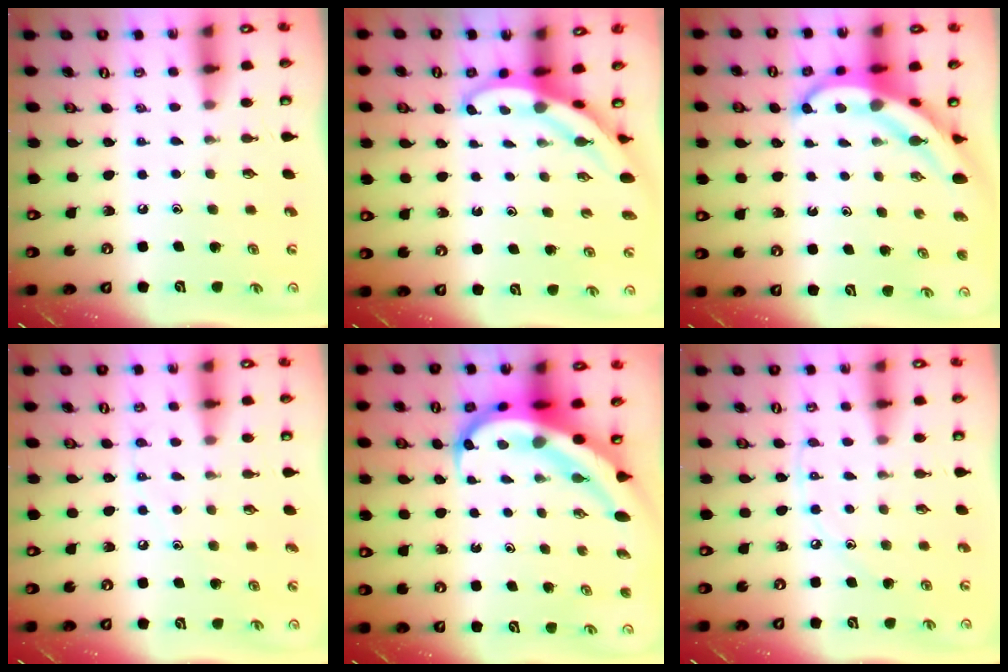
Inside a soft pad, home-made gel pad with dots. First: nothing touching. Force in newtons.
{"total": 3.6, "press": 3.6, "slide": 0.1}
{"total": 7.7, "press": 7.6, "slide": 1.4}
{"total": 6.5, "press": 6.4, "slide": 0.7}
{"total": 11.5, "press": 11.3, "slide": 2.2}
{"total": 4.6, "press": 4.6, "slide": 0.5}